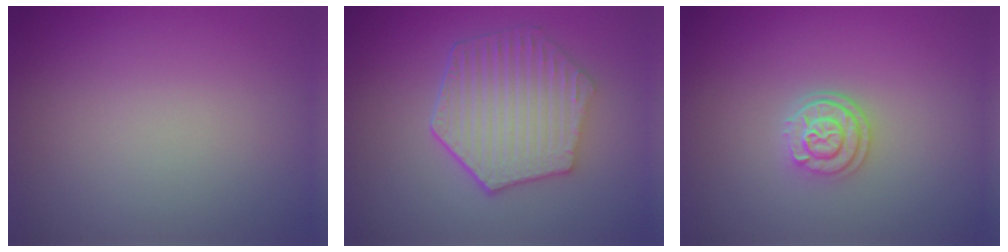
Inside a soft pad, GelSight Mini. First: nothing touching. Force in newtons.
{"total": 6.4, "press": 4.8, "slide": 4.2}
{"total": 2.6, "press": 2.2, "slide": 1.3}